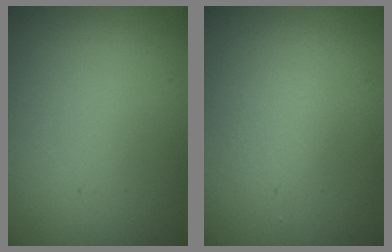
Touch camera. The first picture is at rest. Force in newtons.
{"total": 1.2, "press": 1.2, "slide": 0.0}